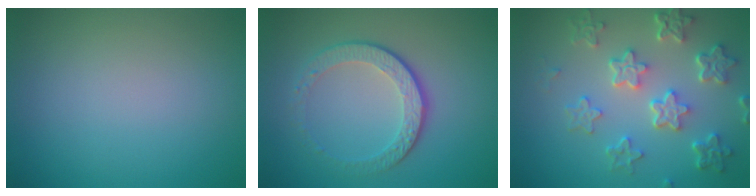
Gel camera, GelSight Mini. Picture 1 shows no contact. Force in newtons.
{"total": 4.3, "press": 3.0, "slide": 3.1}
{"total": 5.9, "press": 4.4, "slide": 3.8}